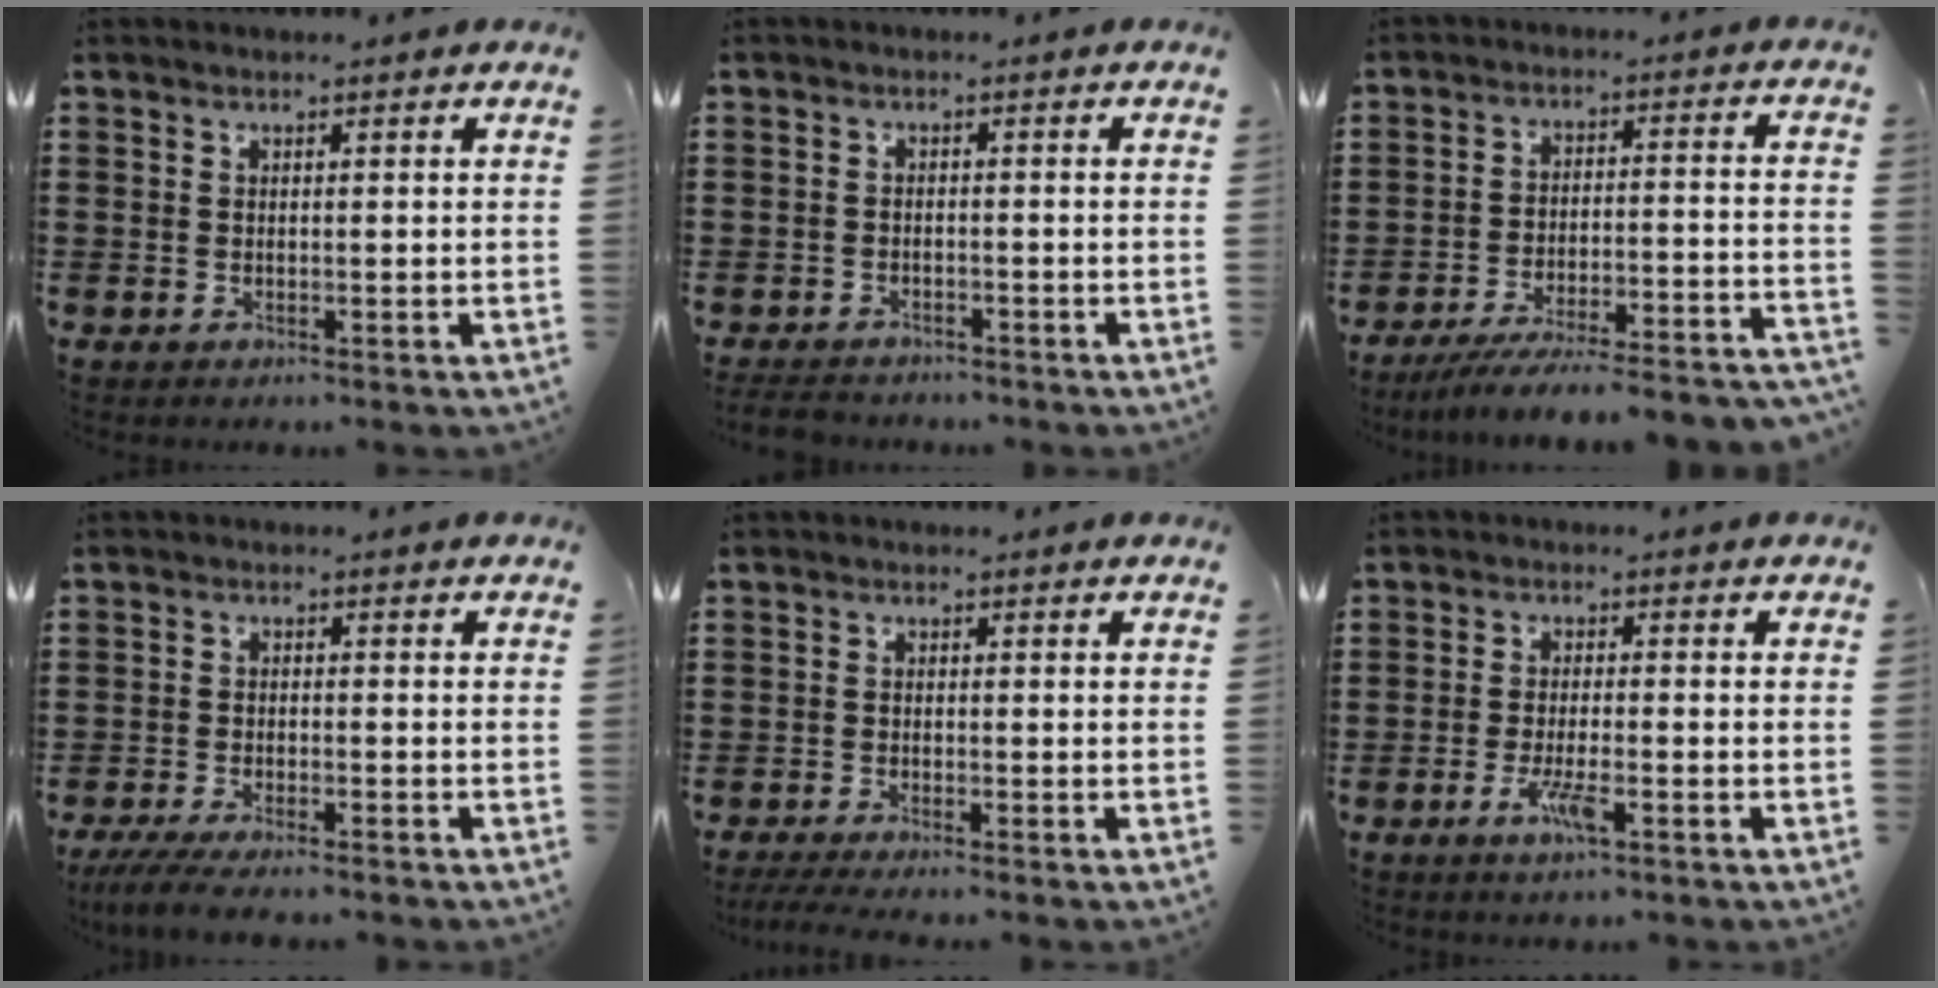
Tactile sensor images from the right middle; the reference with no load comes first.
{"total": 2.8, "force": [-2.7, 0.7, 0.2], "torque": [-0.014, -0.001, -0.060]}
{"total": 6.9, "force": [-6.4, -0.2, 2.5], "torque": [-0.038, -0.002, -0.123]}
{"total": 3.5, "force": [-3.1, 0.2, 1.6], "torque": [-0.040, -0.010, -0.065]}
{"total": 1.7, "force": [-1.4, 0.0, 1.0], "torque": [-0.015, 0.001, -0.026]}
{"total": 4.3, "force": [-2.1, 0.8, 3.7], "torque": [-0.079, -0.008, -0.041]}